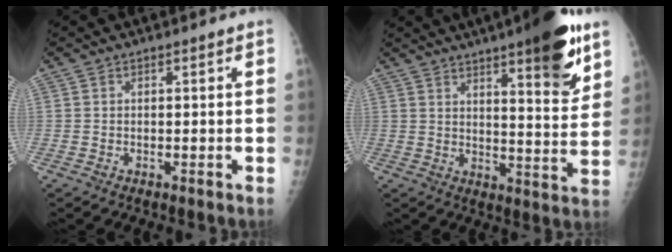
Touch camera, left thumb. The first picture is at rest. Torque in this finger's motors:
{"motor_torque": [2.07, 1.35, 1.37, -0.83, 0.32]}